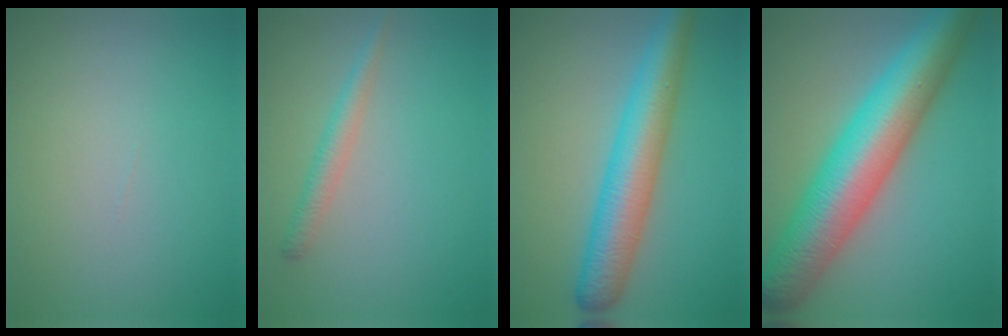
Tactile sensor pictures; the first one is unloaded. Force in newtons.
{"total": 1.9, "press": 1.9, "slide": 0.0}
{"total": 6.8, "press": 6.8, "slide": 0.1}
{"total": 11.8, "press": 11.7, "slide": 0.2}